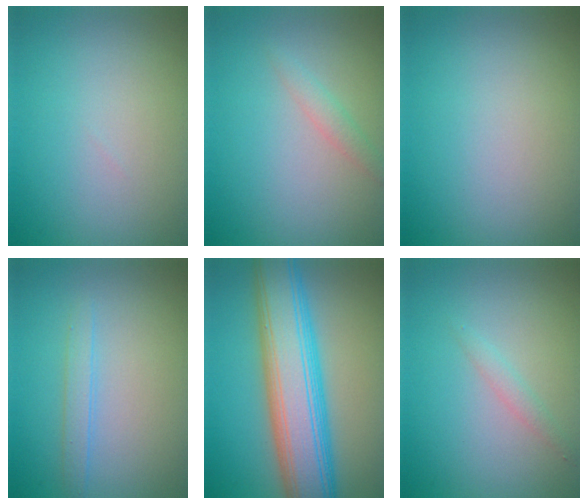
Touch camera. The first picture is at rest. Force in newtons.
{"total": 1.3, "press": 1.3, "slide": 0.0}
{"total": 0.0}
{"total": 1.4, "press": 1.4, "slide": 0.1}
{"total": 10.3, "press": 10.3, "slide": 0.1}
{"total": 1.0, "press": 1.0, "slide": 0.0}